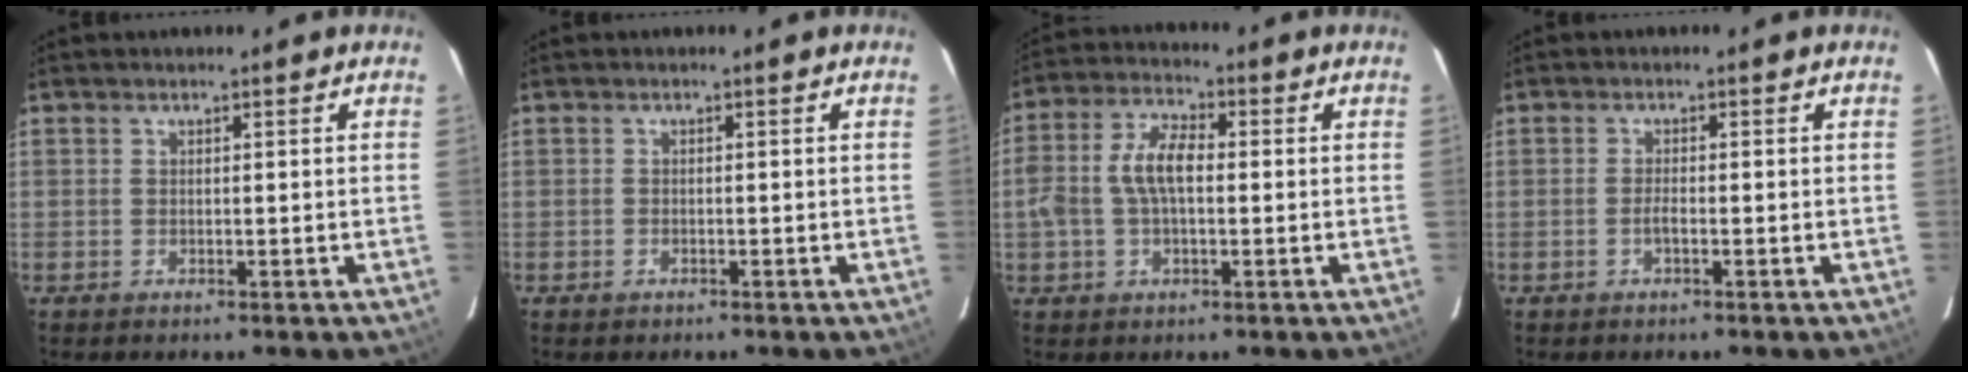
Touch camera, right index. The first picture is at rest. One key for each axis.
{"total": 0.9, "fx": -0.6, "fy": 0.7, "fz": 0.1, "tx": -0.002, "ty": 0.002, "tz": -0.010}
{"total": 8.5, "fx": -0.2, "fy": 4.5, "fz": 7.2, "tx": -0.147, "ty": 0.017, "tz": -0.003}
{"total": 1.3, "fx": -0.6, "fy": 0.3, "fz": 1.0, "tx": -0.021, "ty": 0.001, "tz": -0.013}